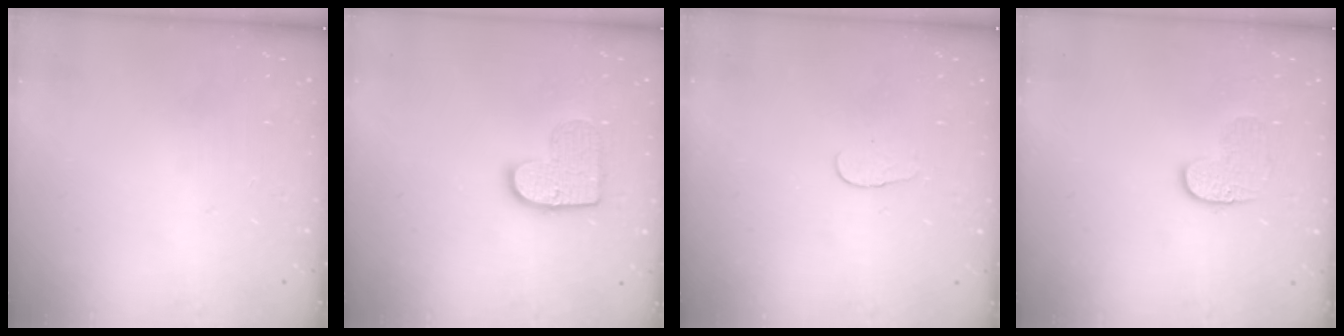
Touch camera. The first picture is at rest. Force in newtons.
{"total": 10.4, "press": 10.4, "slide": 0.5}
{"total": 3.3, "press": 3.3, "slide": 0.3}
{"total": 6.5, "press": 6.4, "slide": 0.5}